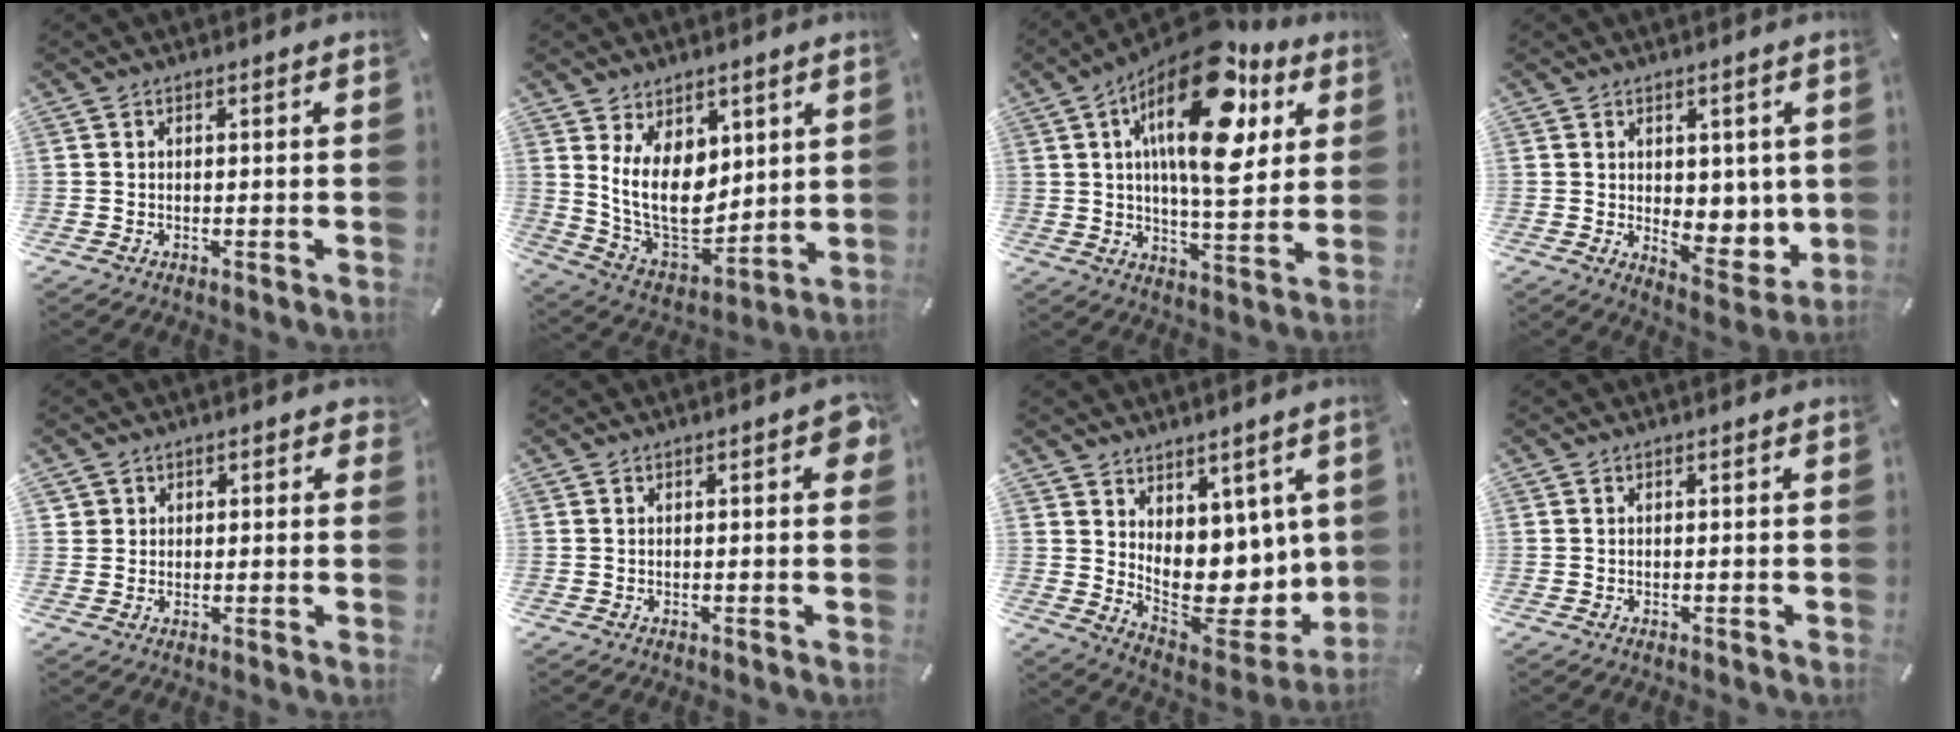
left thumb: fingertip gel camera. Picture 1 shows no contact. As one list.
[{"total": 13.8, "force": [4.2, 9.9, 8.6], "torque": [-0.167, -0.042, 0.083]}, {"total": 23.1, "force": [9.5, 9.8, 18.7], "torque": [-0.307, -0.045, 0.144]}, {"total": 7.6, "force": [0.9, 6.0, 4.6], "torque": [-0.028, -0.020, 0.025]}, {"total": 2.8, "force": [1.0, 2.6, 0.2], "torque": [0.012, -0.003, 0.014]}, {"total": 2.2, "force": [0.3, 0.9, 1.9], "torque": [-0.023, 0.001, 0.000]}, {"total": 10.5, "force": [2.4, 8.3, 6.0], "torque": [-0.074, -0.046, 0.067]}, {"total": 0.0}]